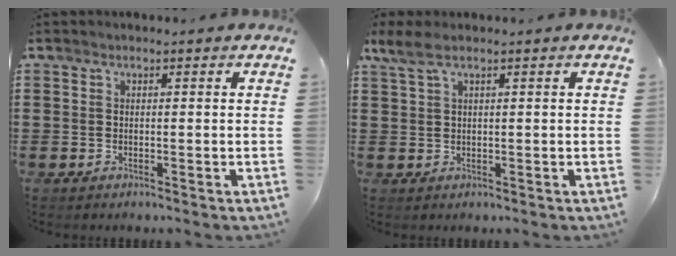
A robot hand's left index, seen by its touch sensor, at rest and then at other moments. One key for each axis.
{"total": 2.8, "fx": 1.4, "fy": 0.7, "fz": 2.4, "tx": -0.057, "ty": -0.002, "tz": 0.022}